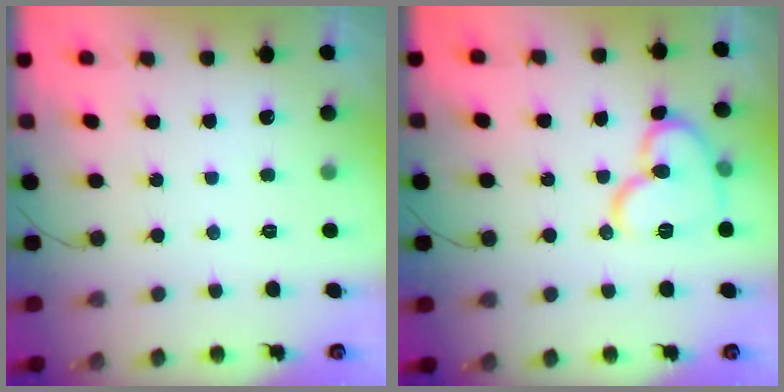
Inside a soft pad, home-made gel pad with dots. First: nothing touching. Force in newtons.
{"total": 12.4, "press": 12.4, "slide": 0.5}